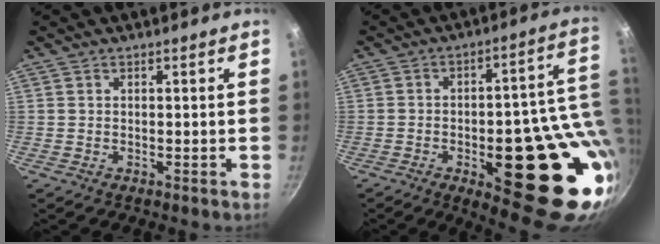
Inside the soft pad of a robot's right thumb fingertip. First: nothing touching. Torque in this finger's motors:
{"motor_torque": [2.60, 2.41, 2.48, -0.29, 0.54]}